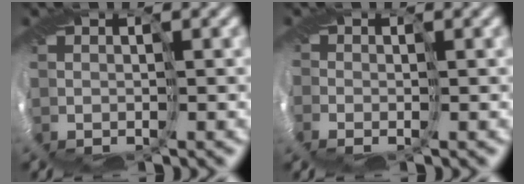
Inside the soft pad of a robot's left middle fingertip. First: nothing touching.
{"total": 1.3, "force": [-0.7, 0.9, 0.7], "torque": [-0.012, -0.009, -0.020]}